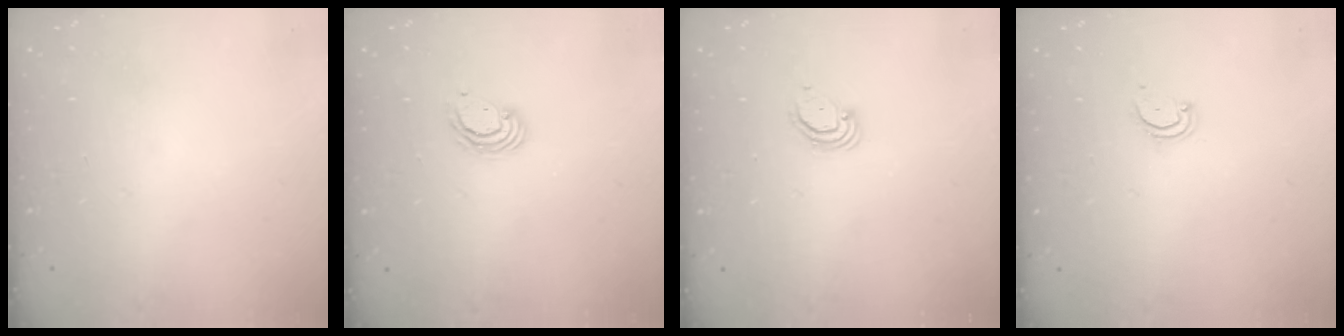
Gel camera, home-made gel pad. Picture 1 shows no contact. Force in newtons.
{"total": 3.9, "press": 3.8, "slide": 0.2}
{"total": 2.9, "press": 2.9, "slide": 0.3}
{"total": 3.5, "press": 3.5, "slide": 0.5}